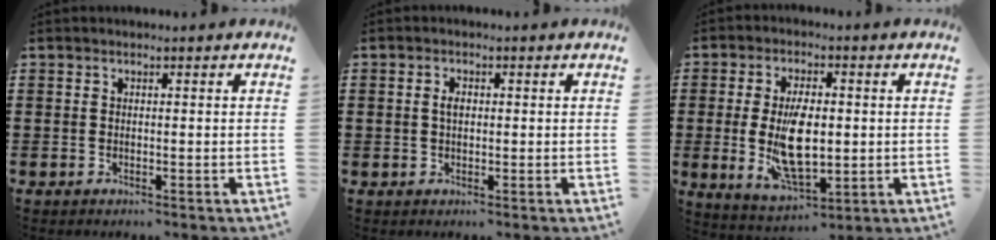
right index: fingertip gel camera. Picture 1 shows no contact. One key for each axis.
{"total": 1.8, "fx": 0.3, "fy": 1.1, "fz": 1.5, "tx": -0.032, "ty": 0.008, "tz": 0.004}
{"total": 10.0, "fx": -0.4, "fy": 4.6, "fz": 8.9, "tx": -0.170, "ty": -0.009, "tz": -0.008}